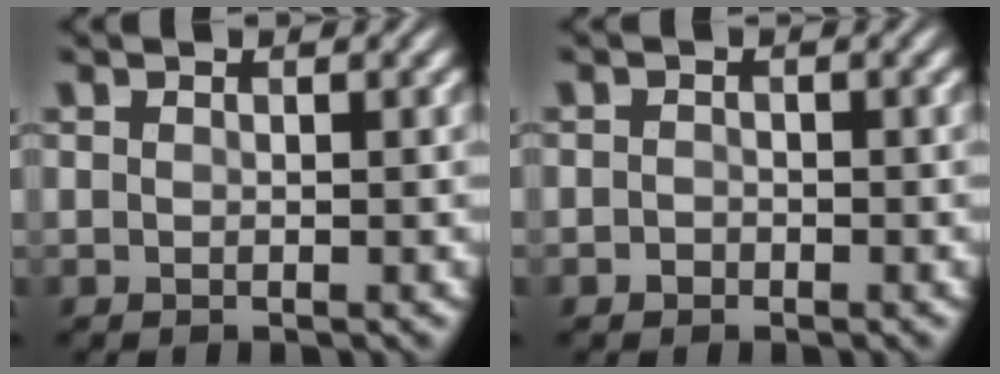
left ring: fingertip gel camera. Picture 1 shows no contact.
{"total": 0.8, "force": [-0.4, 0.7, 0.2], "torque": [0.000, -0.002, -0.009]}